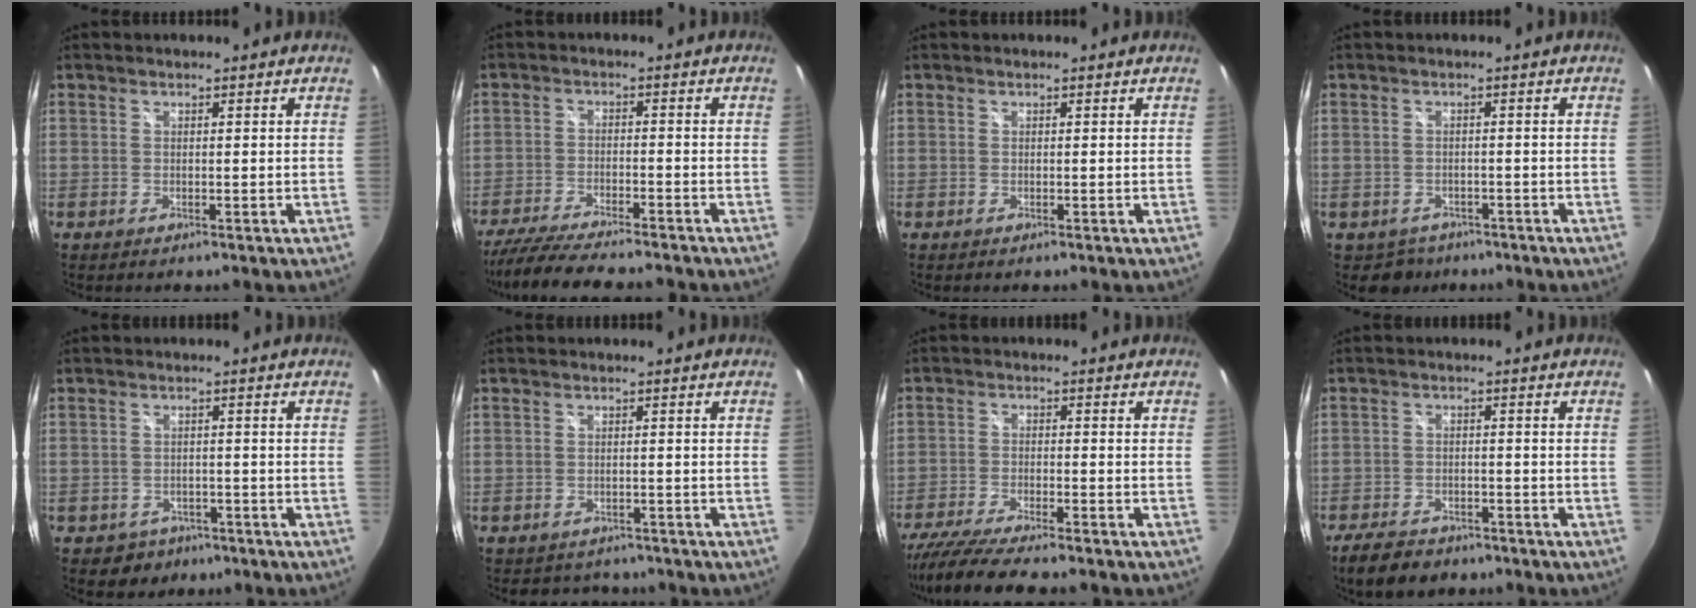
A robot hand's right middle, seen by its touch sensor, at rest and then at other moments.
{"total": 14.0, "force": [-12.2, 1.7, 6.5], "torque": [-0.141, -0.024, -0.197]}
{"total": 0.0}
{"total": 4.0, "force": [-2.7, 2.9, 0.3], "torque": [-0.017, 0.000, -0.036]}
{"total": 4.9, "force": [-2.8, 3.9, 0.8], "torque": [-0.027, 0.008, -0.030]}
{"total": 4.1, "force": [-3.3, 2.5, 0.6], "torque": [-0.013, -0.003, -0.042]}
{"total": 11.8, "force": [-10.2, 1.3, 5.8], "torque": [-0.136, -0.028, -0.175]}
{"total": 8.1, "force": [-6.2, 4.1, 3.4], "torque": [-0.091, 0.000, -0.099]}